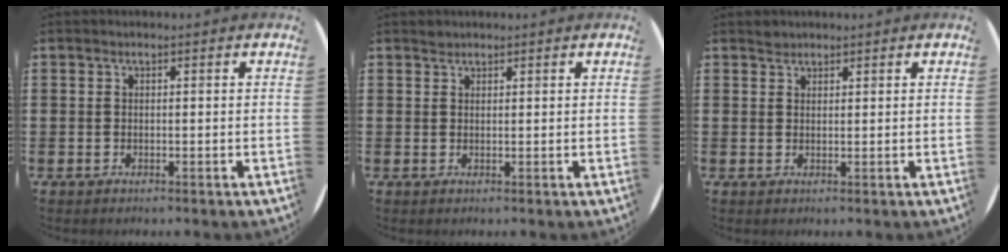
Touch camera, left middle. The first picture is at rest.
{"total": 0.7, "force": [0.7, 0.2, -0.1], "torque": [0.001, 0.003, 0.014]}
{"total": 1.1, "force": [1.0, 0.4, -0.1], "torque": [0.008, -0.002, 0.018]}